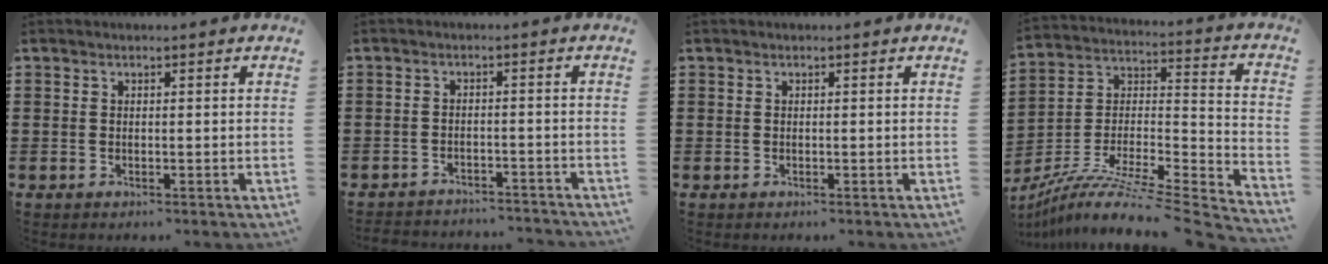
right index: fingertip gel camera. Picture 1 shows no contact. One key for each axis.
{"total": 2.6, "fx": -2.6, "fy": 0.2, "fz": 0.1, "tx": -0.007, "ty": 0.000, "tz": -0.056}
{"total": 0.0}
{"total": 7.3, "fx": -5.4, "fy": 1.2, "fz": 4.8, "tx": -0.090, "ty": -0.014, "tz": -0.109}